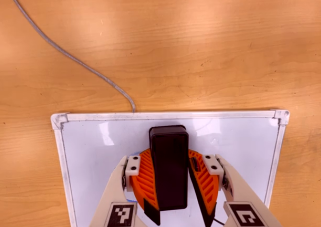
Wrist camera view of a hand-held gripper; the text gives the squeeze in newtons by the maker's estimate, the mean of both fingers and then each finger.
{"total": 12.0, "left": 13.5, "right": 10.5}